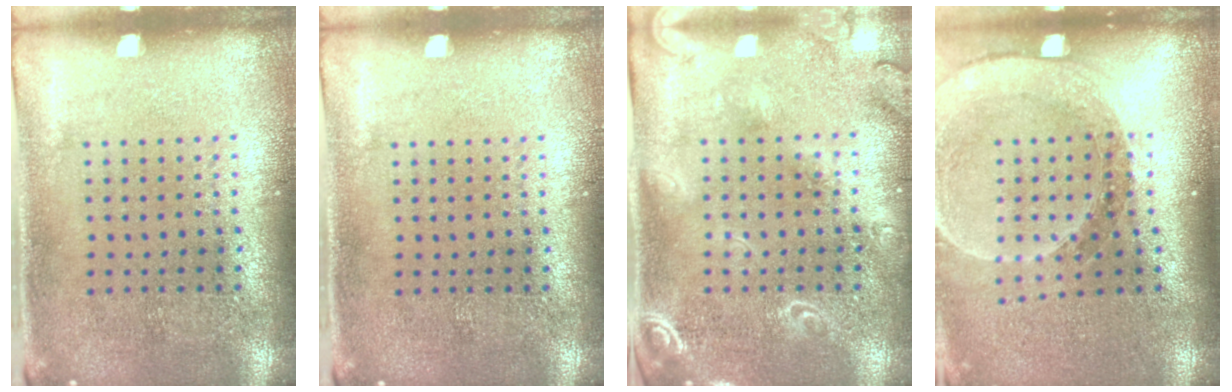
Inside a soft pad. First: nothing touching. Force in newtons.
{"total": 0.0}
{"total": 2.1, "press": 1.9, "slide": 0.7}
{"total": 1.5, "press": 1.5, "slide": 0.1}